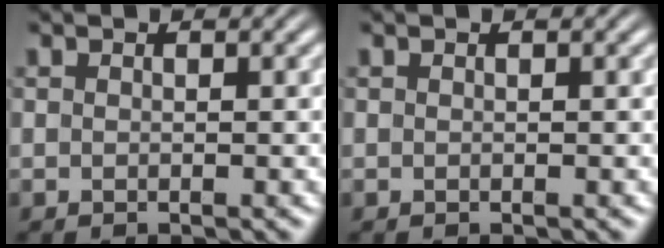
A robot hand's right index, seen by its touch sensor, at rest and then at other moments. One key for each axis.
{"total": 0.0}